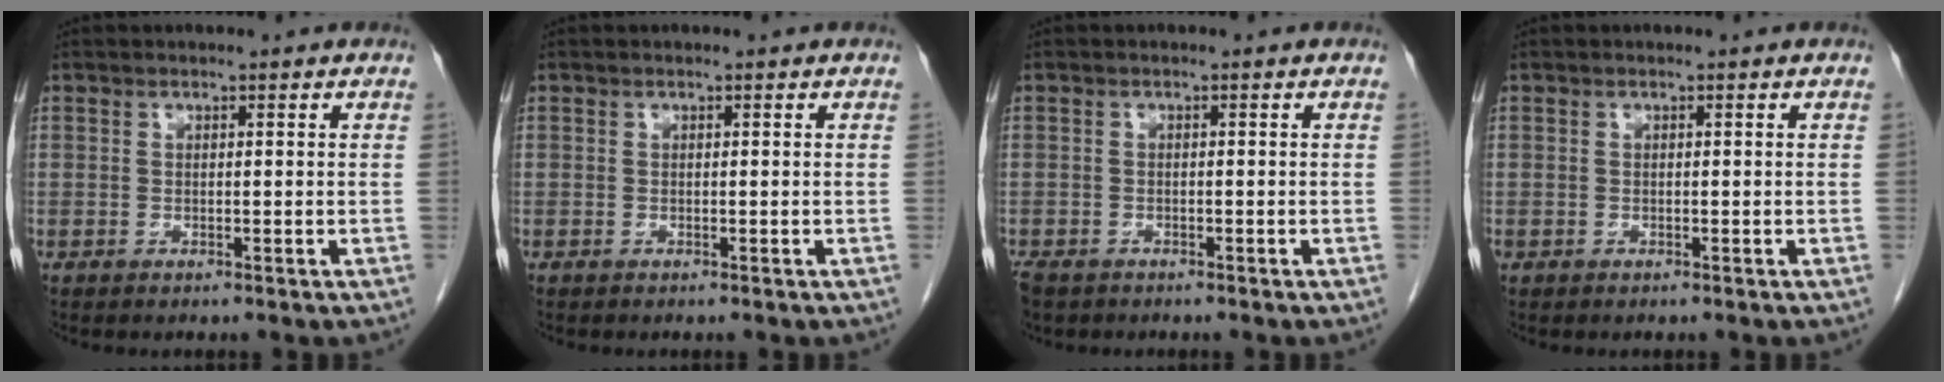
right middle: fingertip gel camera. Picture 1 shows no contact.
{"total": 0.0}
{"total": 4.0, "force": [-3.0, 2.3, 1.3], "torque": [-0.029, -0.005, -0.049]}
{"total": 0.0}